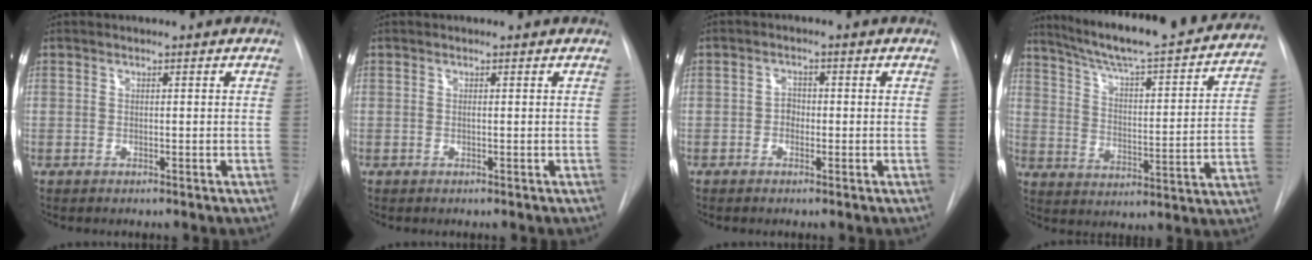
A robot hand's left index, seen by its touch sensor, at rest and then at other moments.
{"total": 0.0}
{"total": 1.7, "force": [-0.5, 1.3, 0.9], "torque": [-0.010, 0.006, -0.010]}
{"total": 27.4, "force": [24.3, 3.2, 12.4], "torque": [-0.191, -0.044, 0.321]}